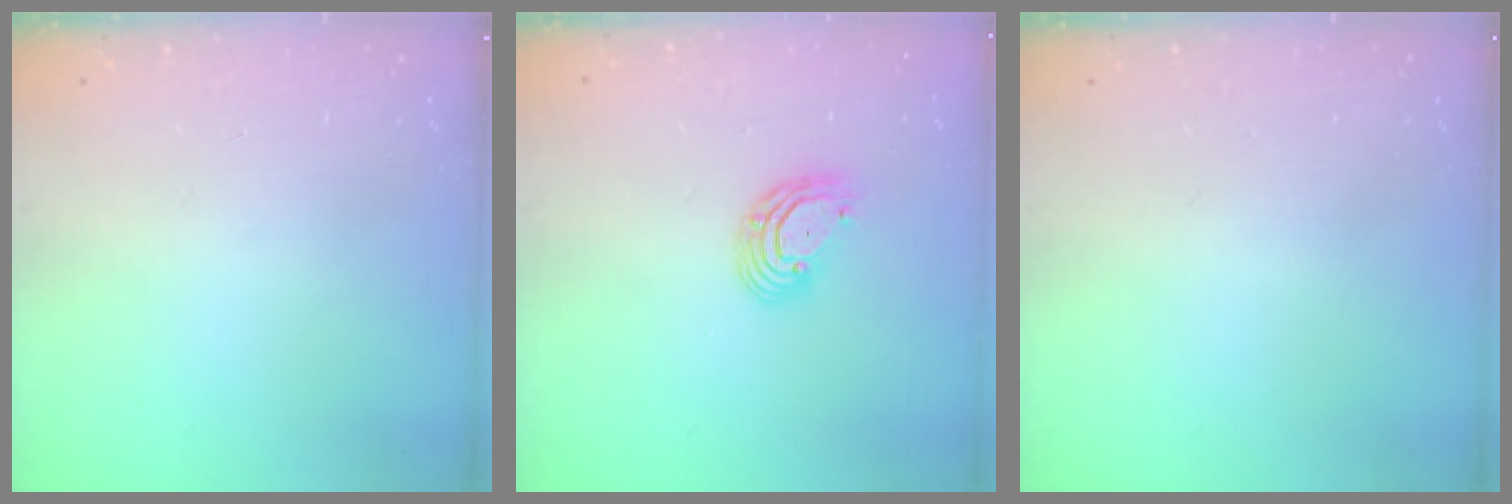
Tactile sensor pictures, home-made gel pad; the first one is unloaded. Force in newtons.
{"total": 7.3, "press": 7.2, "slide": 1.3}
{"total": 0.0}